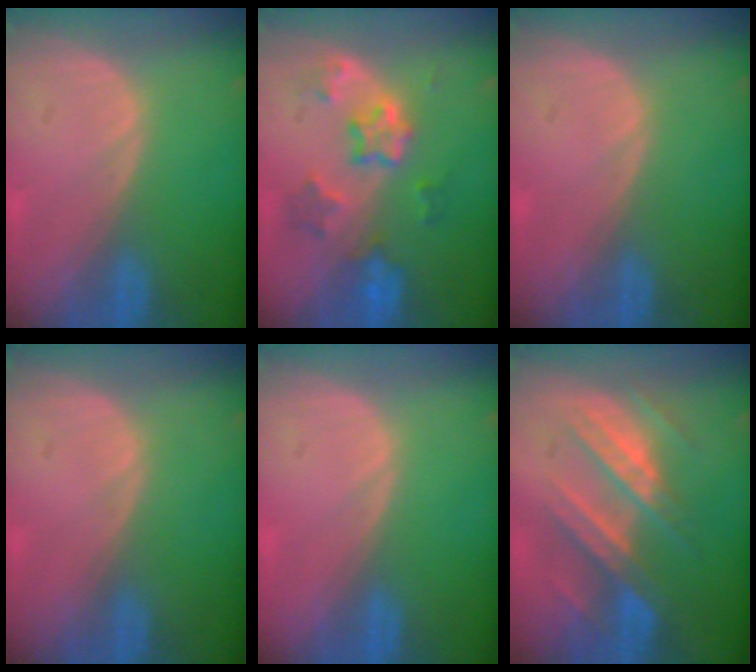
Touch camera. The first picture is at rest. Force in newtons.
{"total": 7.0, "press": 6.4, "slide": 2.8}
{"total": 0.0}
{"total": 0.0}
{"total": 0.0}
{"total": 8.3, "press": 8.1, "slide": 1.7}